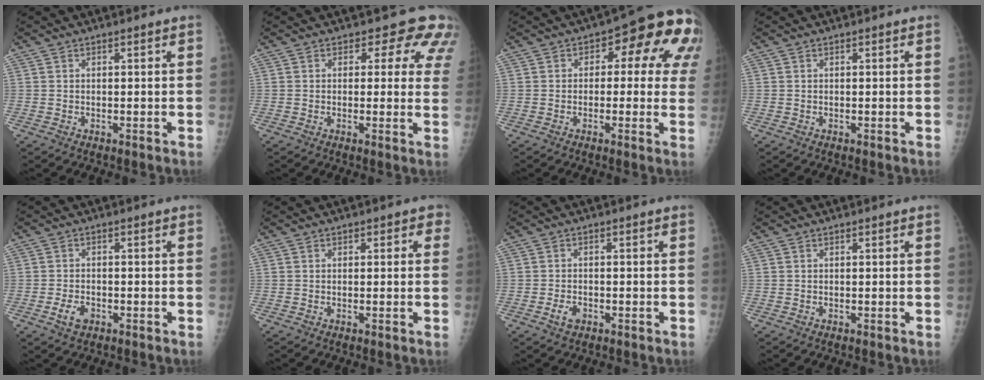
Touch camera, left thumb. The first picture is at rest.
{"total": 8.2, "force": [5.1, 5.0, 4.1], "torque": [-0.003, -0.016, 0.033]}
{"total": 14.0, "force": [3.4, 7.5, 11.3], "torque": [-0.081, 0.017, 0.026]}
{"total": 0.0}
{"total": 3.5, "force": [-1.7, 2.2, 2.1], "torque": [-0.035, 0.009, -0.030]}
{"total": 2.1, "force": [0.6, 1.6, 1.2], "torque": [0.012, 0.004, -0.001]}
{"total": 2.7, "force": [-1.4, 1.7, 1.5], "torque": [-0.025, 0.008, -0.024]}
{"total": 0.0}